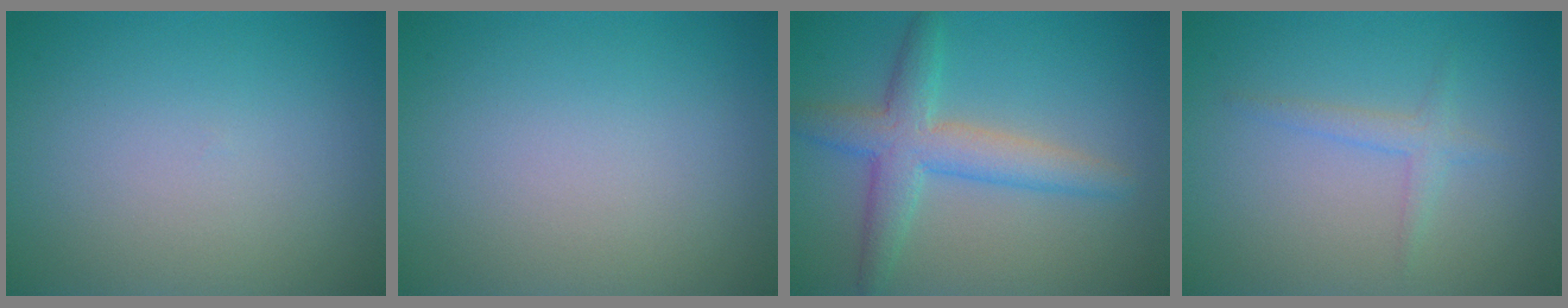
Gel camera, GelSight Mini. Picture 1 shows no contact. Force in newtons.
{"total": 0.0}
{"total": 4.6, "press": 4.6, "slide": 0.1}
{"total": 1.4, "press": 1.4, "slide": 0.1}